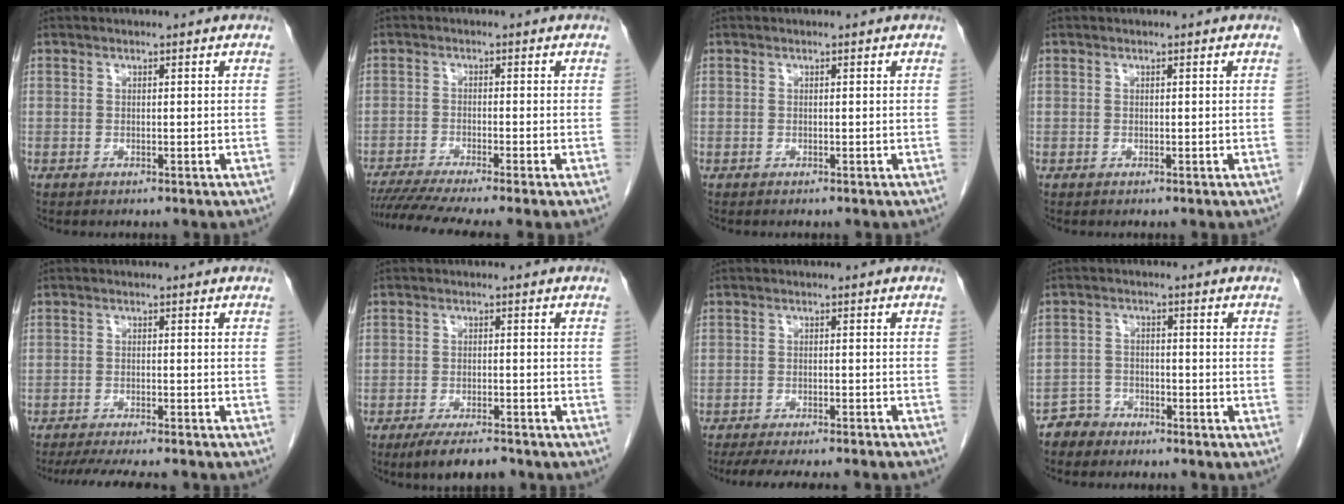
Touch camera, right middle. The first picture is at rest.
{"total": 9.9, "force": [-8.2, -1.1, 5.4], "torque": [-0.072, -0.021, -0.130]}
{"total": 0.0}
{"total": 0.0}
{"total": 11.3, "force": [-10.0, 1.4, 5.1], "torque": [-0.068, -0.013, -0.137]}
{"total": 5.9, "force": [-4.7, 1.4, 3.3], "torque": [-0.053, -0.007, -0.076]}
{"total": 15.6, "force": [-13.8, 1.8, 6.9], "torque": [-0.110, -0.020, -0.178]}
{"total": 3.5, "force": [-2.9, 1.8, -0.4], "torque": [0.003, 0.005, -0.056]}